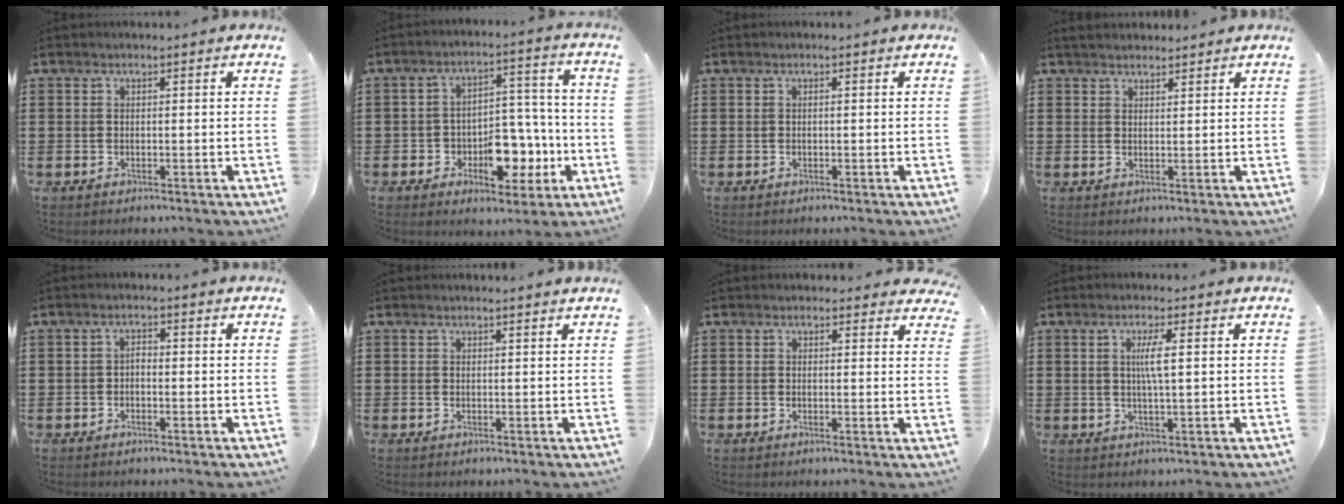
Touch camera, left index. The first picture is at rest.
{"total": 9.1, "force": [-3.4, 6.2, 5.8], "torque": [-0.072, 0.019, -0.057]}
{"total": 0.0}
{"total": 2.0, "force": [1.9, 0.5, 0.0], "torque": [-0.005, 0.004, 0.038]}
{"total": 1.2, "force": [-0.8, 0.5, 0.8], "torque": [-0.020, 0.002, -0.016]}
{"total": 0.5, "force": [0.5, 0.0, 0.0], "torque": [-0.001, -0.001, 0.011]}
{"total": 1.5, "force": [1.3, 0.7, 0.2], "torque": [0.001, 0.003, 0.024]}
{"total": 3.5, "force": [0.7, 0.2, 3.4], "torque": [-0.068, -0.001, 0.008]}